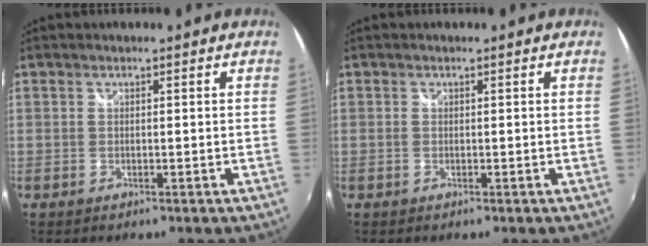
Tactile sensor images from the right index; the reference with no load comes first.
{"total": 0.0}